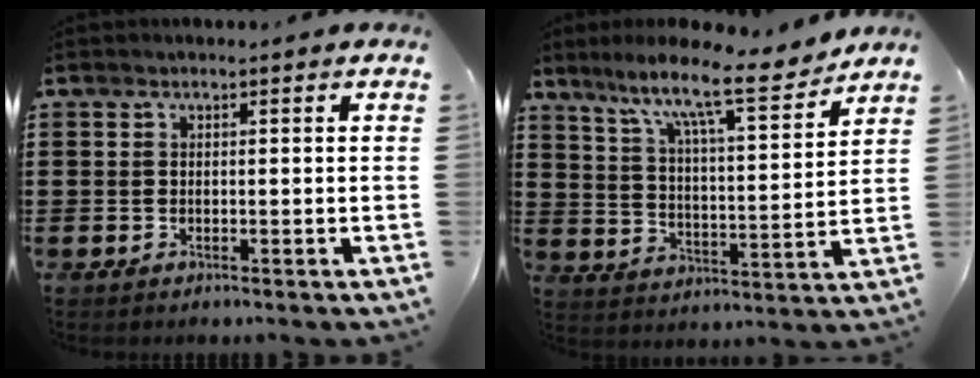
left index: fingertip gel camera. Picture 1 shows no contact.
{"total": 11.1, "force": [8.7, 1.4, 6.7], "torque": [-0.135, -0.053, 0.138]}